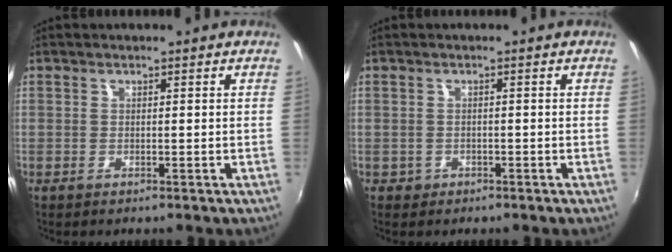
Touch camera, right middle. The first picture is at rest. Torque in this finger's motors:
{"motor_torque": [-0.09, -0.12, -0.02, -0.01]}